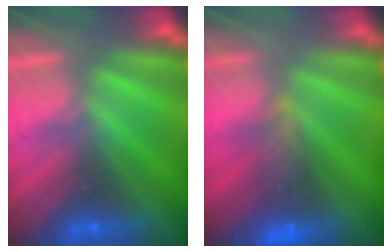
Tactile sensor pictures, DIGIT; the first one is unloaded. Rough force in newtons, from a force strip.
{"total": 8.0}